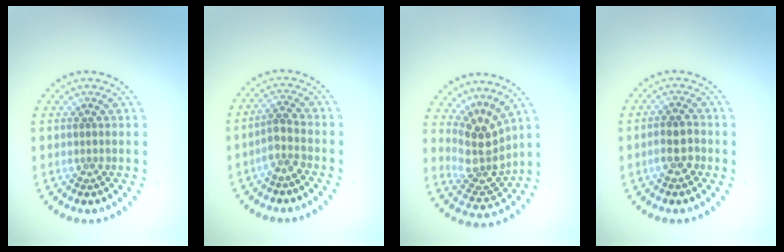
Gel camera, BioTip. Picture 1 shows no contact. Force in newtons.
{"total": 2.2, "press": 1.7, "slide": 1.4}
{"total": 4.0, "press": 3.0, "slide": 2.6}
{"total": 2.3, "press": 2.2, "slide": 0.8}